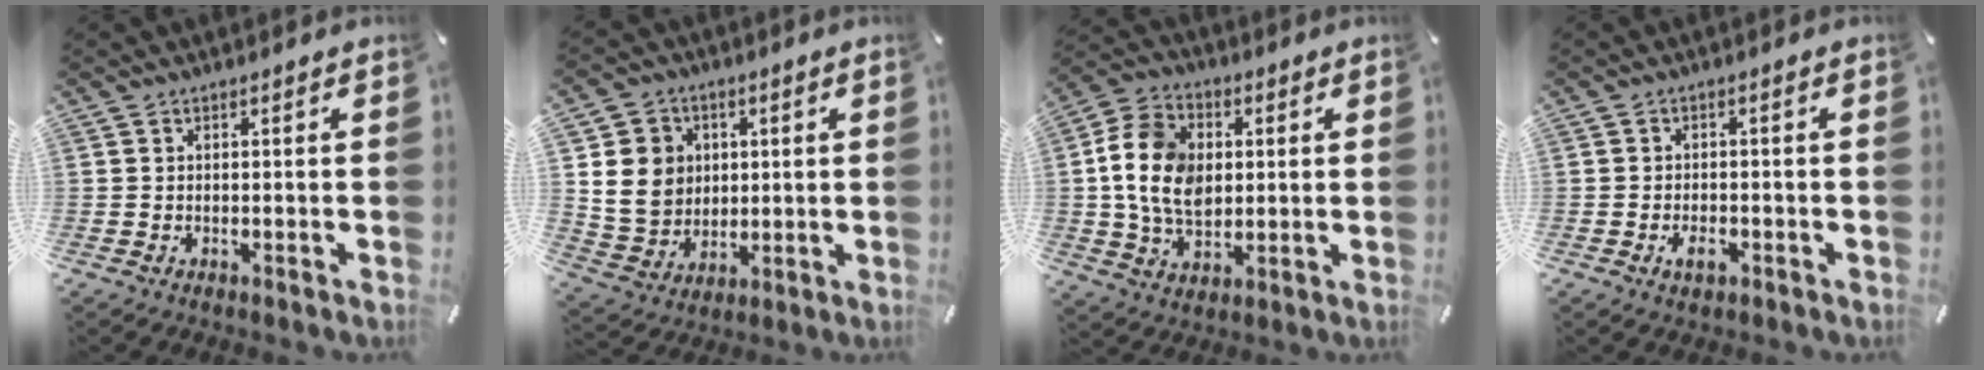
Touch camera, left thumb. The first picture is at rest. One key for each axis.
{"total": 10.9, "fx": 2.2, "fy": 10.0, "fz": 3.5, "tx": -0.068, "ty": -0.004, "tz": 0.048}
{"total": 13.6, "fx": 1.2, "fy": 10.4, "fz": 8.7, "tx": -0.186, "ty": 0.016, "tz": 0.022}
{"total": 3.1, "fx": -1.4, "fy": 1.9, "fz": 2.0, "tx": -0.041, "ty": 0.004, "tz": -0.027}